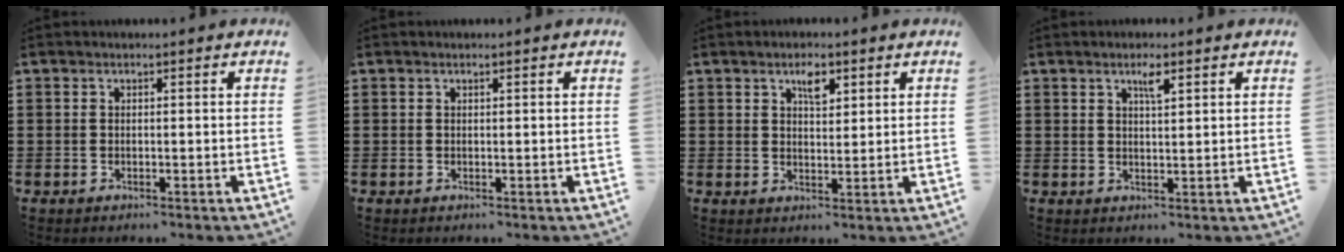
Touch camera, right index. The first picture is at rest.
{"total": 0.0}
{"total": 3.6, "force": [2.1, 1.5, 2.5], "torque": [-0.038, 0.001, 0.033]}
{"total": 2.6, "force": [1.5, 0.6, 2.1], "torque": [-0.029, -0.003, 0.021]}